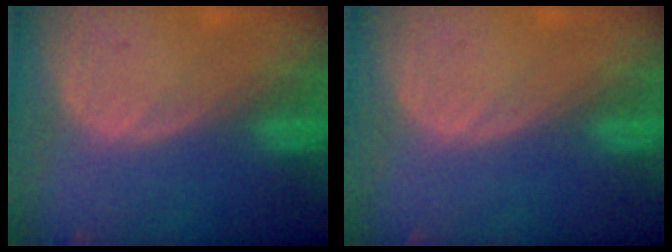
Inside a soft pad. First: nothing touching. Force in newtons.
{"total": 0.0}